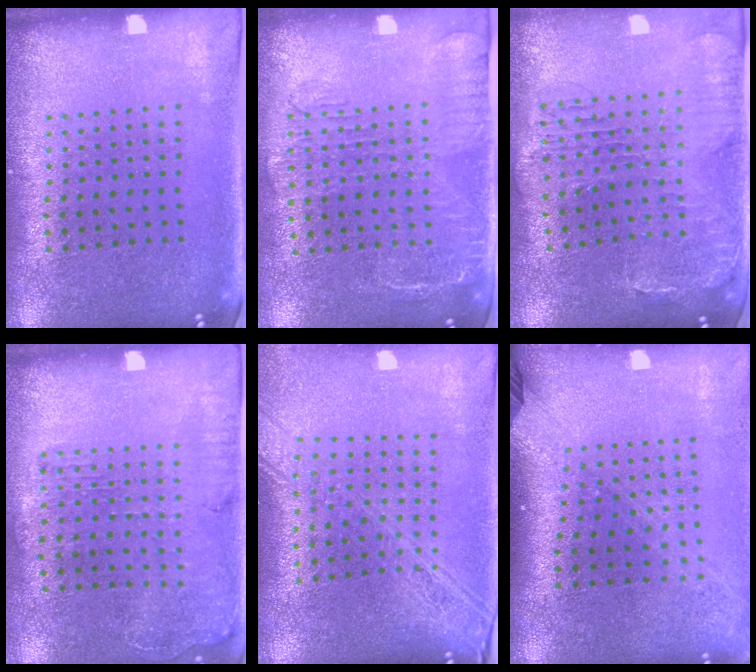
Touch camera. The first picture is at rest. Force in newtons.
{"total": 1.8, "press": 1.5, "slide": 0.9}
{"total": 1.4, "press": 1.4, "slide": 0.4}
{"total": 1.3, "press": 1.2, "slide": 0.4}
{"total": 2.2, "press": 1.9, "slide": 1.2}
{"total": 2.3, "press": 1.7, "slide": 1.6}